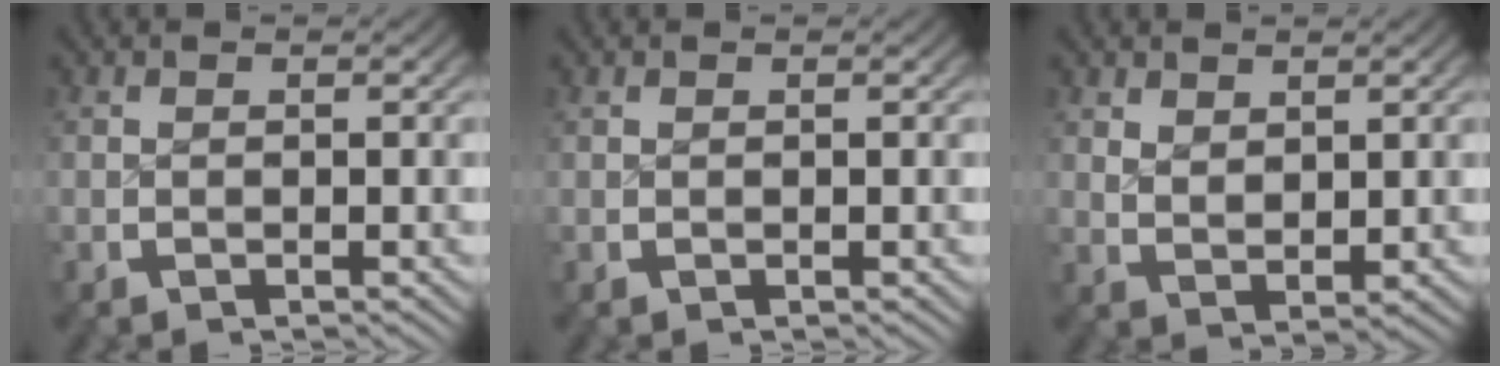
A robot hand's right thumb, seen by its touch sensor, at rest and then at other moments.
{"total": 0.0}
{"total": 1.9, "force": [1.5, 0.7, 1.0], "torque": [-0.016, -0.007, 0.040]}